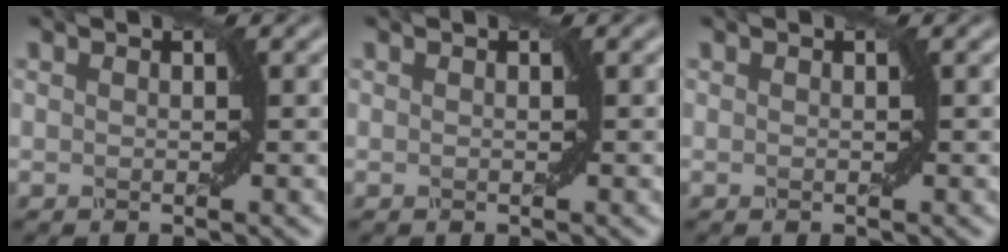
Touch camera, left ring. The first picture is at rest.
{"total": 0.0}
{"total": 0.0}